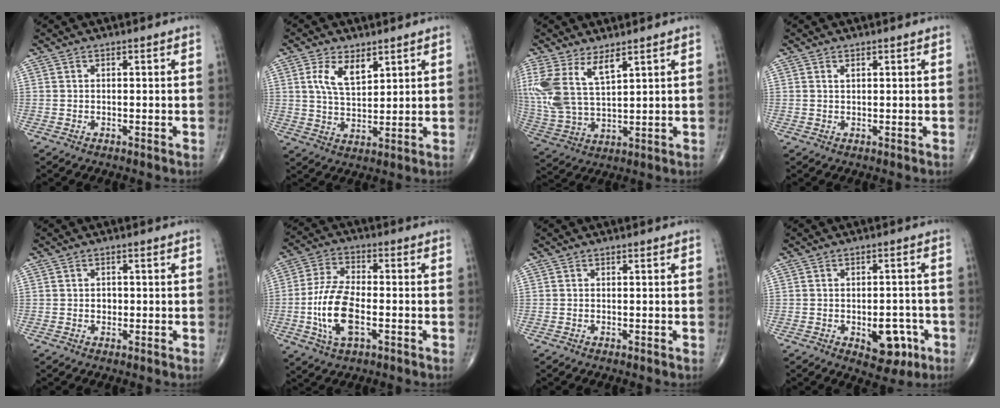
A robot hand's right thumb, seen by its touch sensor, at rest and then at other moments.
{"total": 7.1, "force": [3.4, 3.6, 5.1], "torque": [-0.083, -0.019, 0.069]}
{"total": 12.3, "force": [6.1, 5.2, 9.4], "torque": [-0.212, -0.022, 0.134]}
{"total": 0.8, "force": [0.4, 0.4, 0.5], "torque": [-0.009, 0.002, 0.009]}
{"total": 1.5, "force": [-0.1, 1.2, 0.8], "torque": [-0.006, 0.003, -0.002]}
{"total": 11.9, "force": [-2.8, 5.5, 10.2], "torque": [-0.209, 0.012, -0.054]}
{"total": 0.0}
{"total": 8.0, "force": [-2.9, 4.5, 5.9], "torque": [-0.048, 0.016, -0.027]}